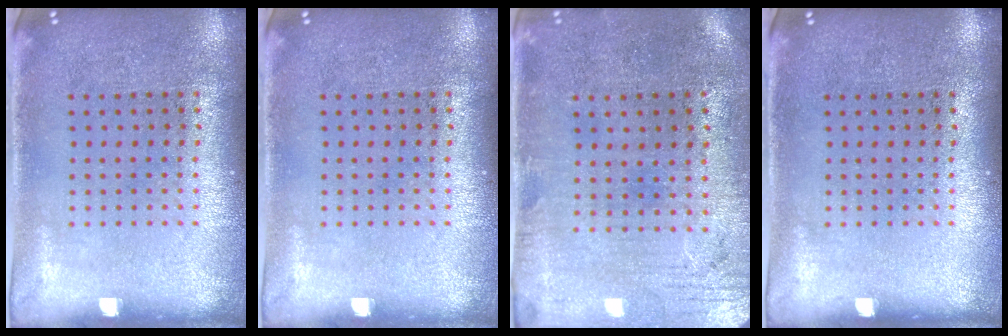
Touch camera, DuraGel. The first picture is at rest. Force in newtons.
{"total": 0.0}
{"total": 0.5, "press": 0.2, "slide": 0.5}
{"total": 0.0}